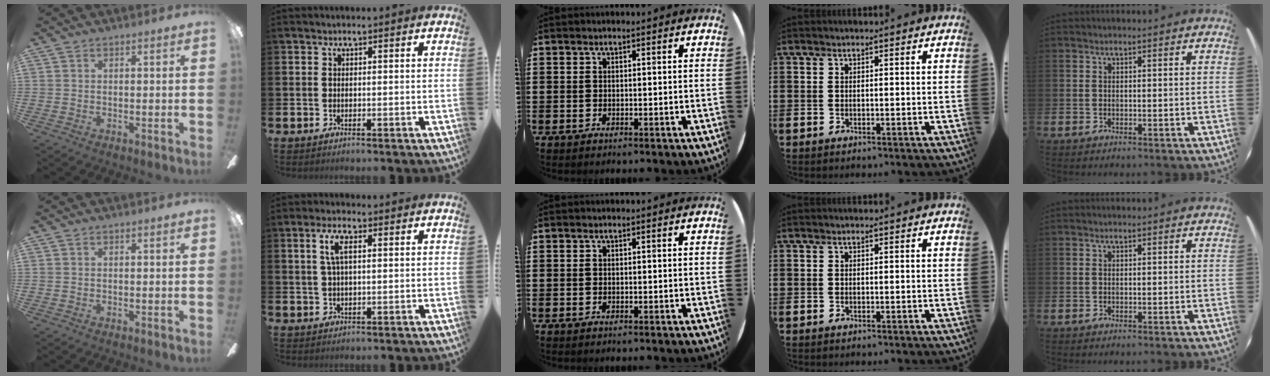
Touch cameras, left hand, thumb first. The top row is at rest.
{"index": {"total": 4.4, "force": [1.8, 1.6, 3.6], "torque": [-0.074, 0.009, 0.027]}}